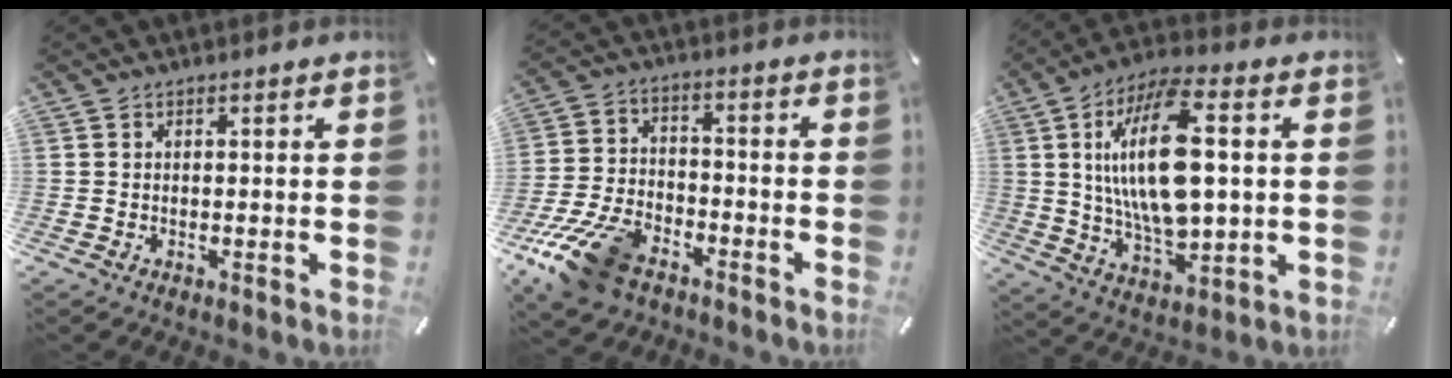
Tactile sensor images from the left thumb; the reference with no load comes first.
{"total": 14.2, "force": [-9.0, 7.7, 7.7], "torque": [-0.149, 0.051, -0.158]}
{"total": 19.1, "force": [3.0, 8.2, 16.9], "torque": [-0.355, -0.006, 0.043]}